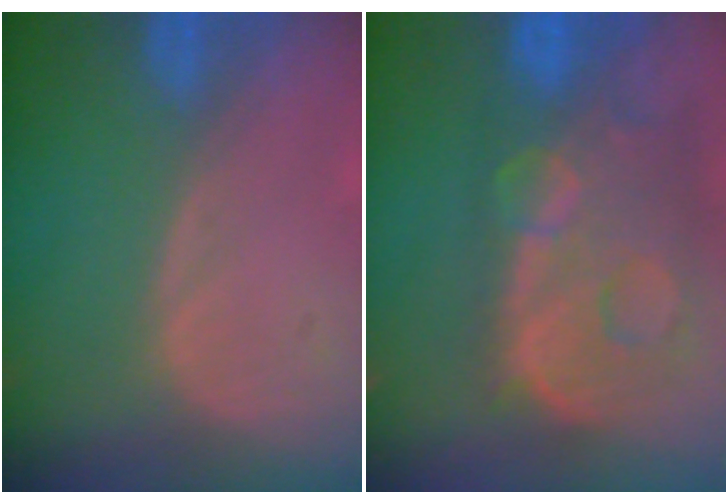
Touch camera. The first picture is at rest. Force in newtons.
{"total": 13.8, "press": 11.2, "slide": 8.1}